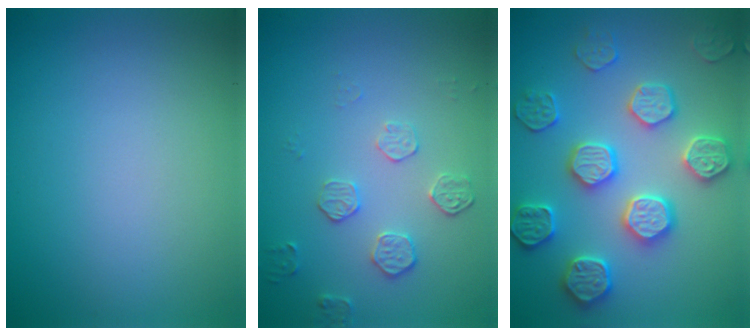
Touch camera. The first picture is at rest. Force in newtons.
{"total": 1.9, "press": 1.3, "slide": 1.3}
{"total": 5.0, "press": 5.0, "slide": 0.5}